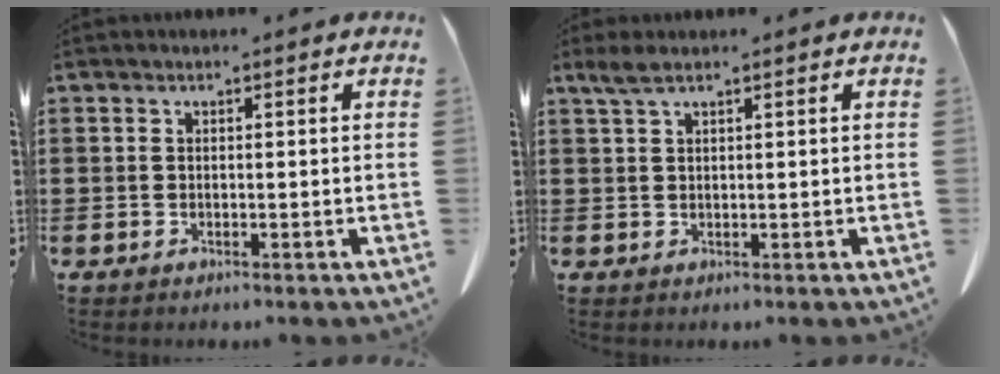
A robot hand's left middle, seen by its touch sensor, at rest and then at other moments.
{"total": 2.0, "force": [1.3, 0.3, 1.5], "torque": [-0.033, 0.002, 0.023]}